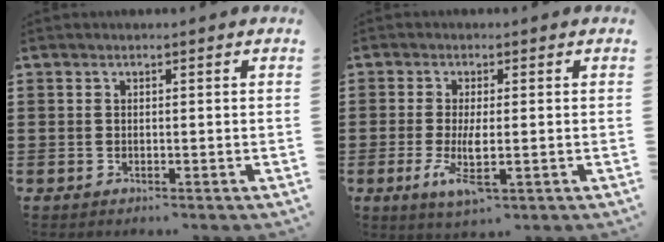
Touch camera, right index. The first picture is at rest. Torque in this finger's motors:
{"motor_torque": [0.23, -0.10, 0.22, 0.09]}